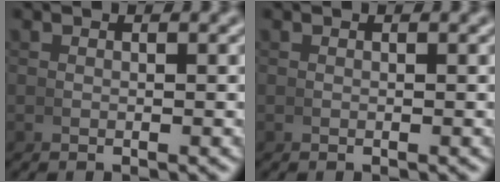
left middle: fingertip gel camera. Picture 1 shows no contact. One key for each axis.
{"total": 0.0}